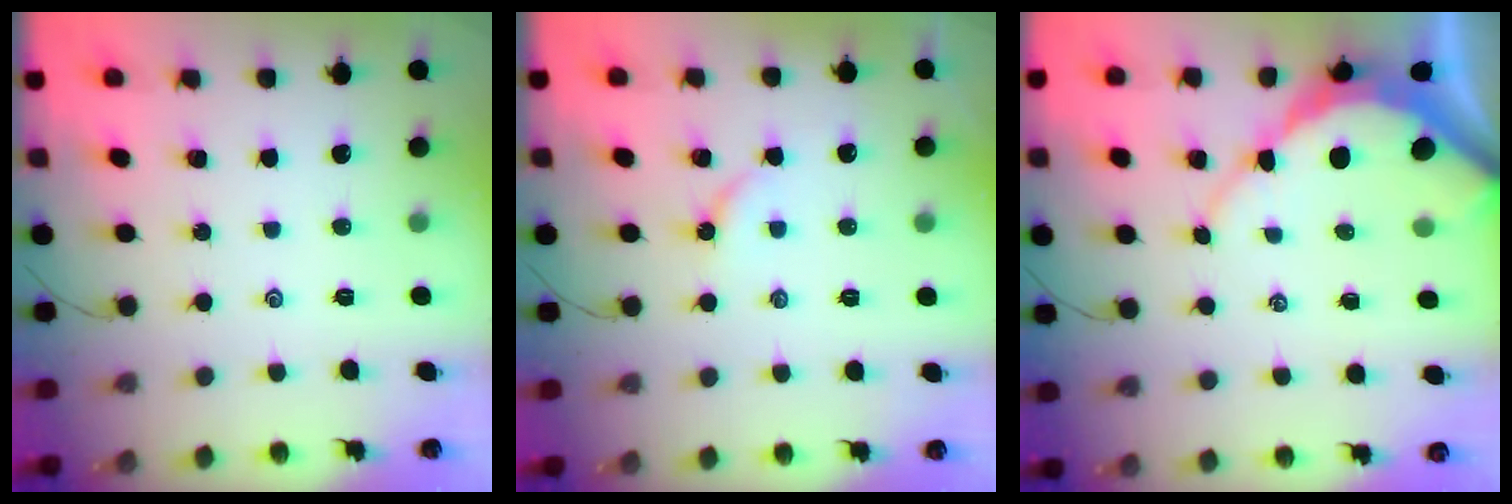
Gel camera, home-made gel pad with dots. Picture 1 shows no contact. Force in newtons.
{"total": 3.4, "press": 3.4, "slide": 0.3}
{"total": 8.2, "press": 8.1, "slide": 0.9}